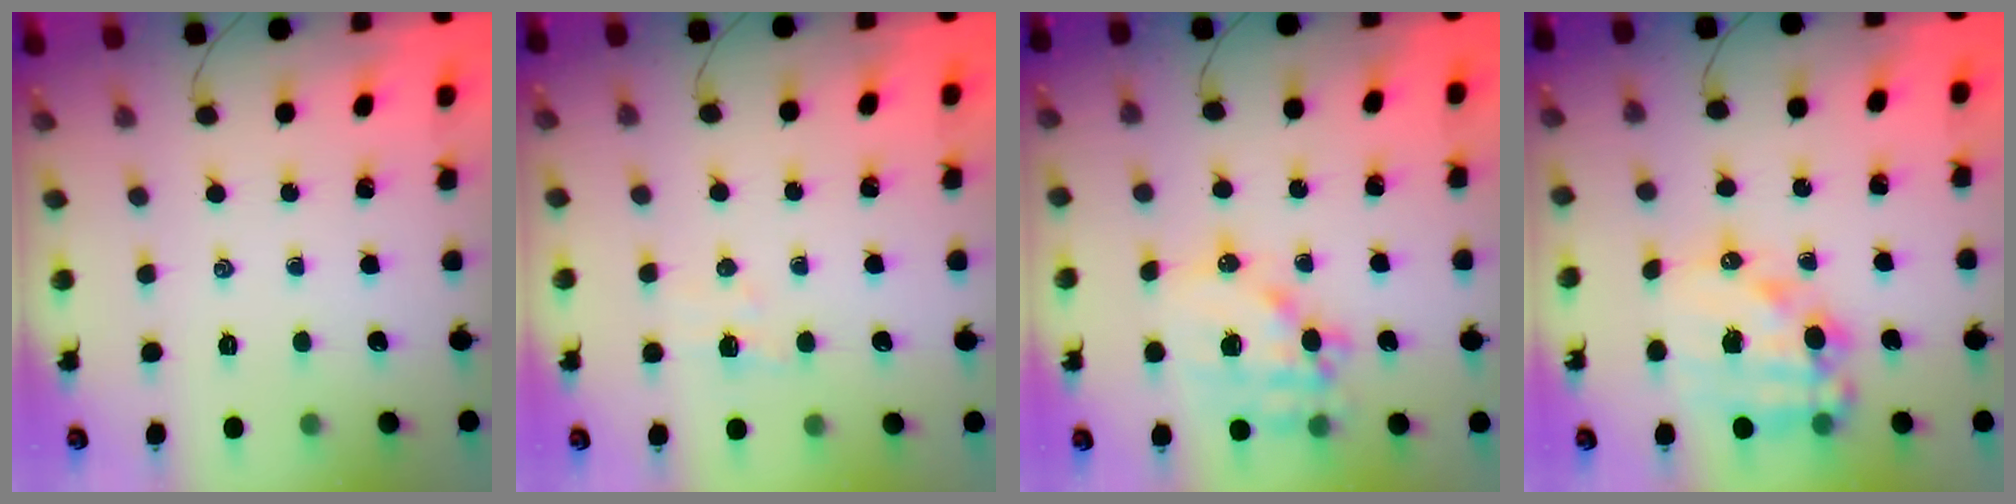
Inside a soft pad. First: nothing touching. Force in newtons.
{"total": 2.8, "press": 2.7, "slide": 0.7}
{"total": 14.4, "press": 14.1, "slide": 3.0}
{"total": 14.6, "press": 14.3, "slide": 3.0}